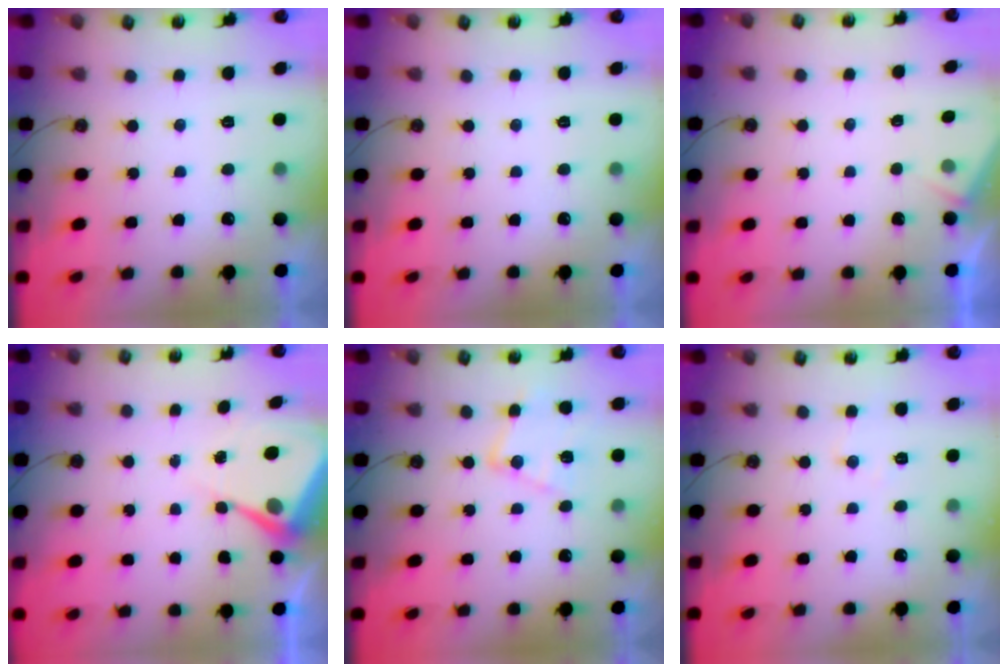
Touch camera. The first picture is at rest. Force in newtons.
{"total": 0.0}
{"total": 2.9, "press": 2.8, "slide": 0.5}
{"total": 6.6, "press": 6.6, "slide": 0.5}
{"total": 12.7, "press": 12.6, "slide": 0.9}
{"total": 5.1, "press": 5.0, "slide": 0.8}